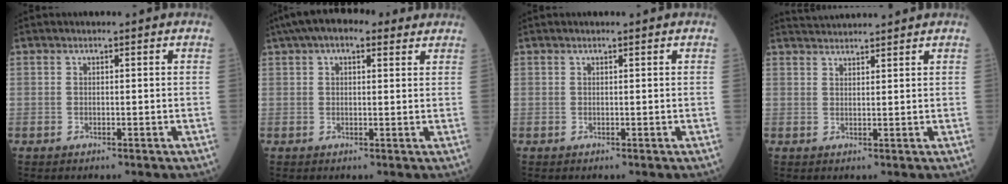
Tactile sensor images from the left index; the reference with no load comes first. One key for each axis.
{"total": 8.4, "fx": 5.5, "fy": 3.4, "fz": 5.4, "tx": -0.091, "ty": 0.047, "tz": 0.084}
{"total": 0.0}
{"total": 4.4, "fx": 4.3, "fy": -0.4, "fz": 0.6, "tx": -0.014, "ty": 0.032, "tz": 0.074}